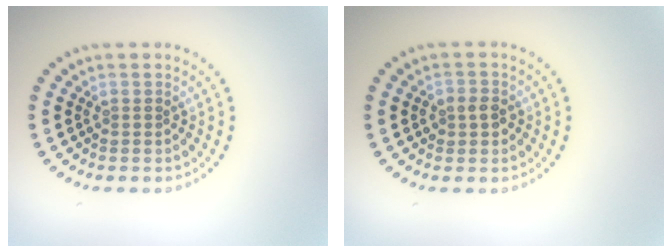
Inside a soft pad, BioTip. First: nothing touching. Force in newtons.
{"total": 1.8, "press": 1.7, "slide": 0.4}